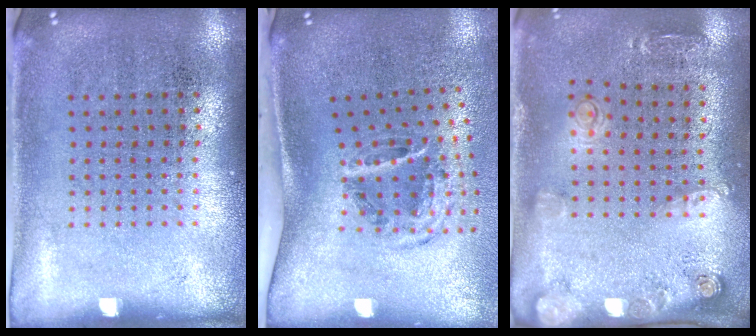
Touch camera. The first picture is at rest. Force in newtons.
{"total": 2.1, "press": 1.2, "slide": 1.7}
{"total": 1.7, "press": 1.4, "slide": 1.0}